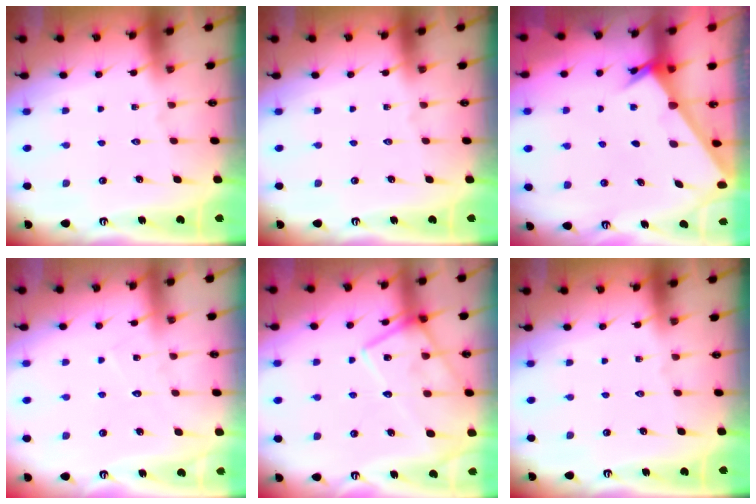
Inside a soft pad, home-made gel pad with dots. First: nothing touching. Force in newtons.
{"total": 0.0}
{"total": 2.2, "press": 2.2, "slide": 0.2}
{"total": 6.8, "press": 6.8, "slide": 0.4}
{"total": 15.1, "press": 15.1, "slide": 1.3}
{"total": 0.0}